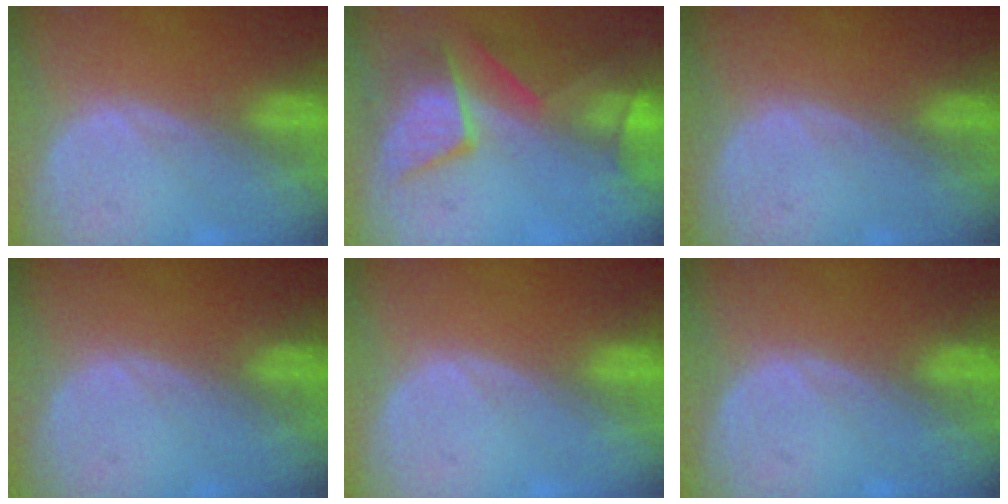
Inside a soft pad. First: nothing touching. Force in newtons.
{"total": 9.1, "press": 8.5, "slide": 3.2}
{"total": 0.0}
{"total": 0.0}
{"total": 0.0}
{"total": 0.0}